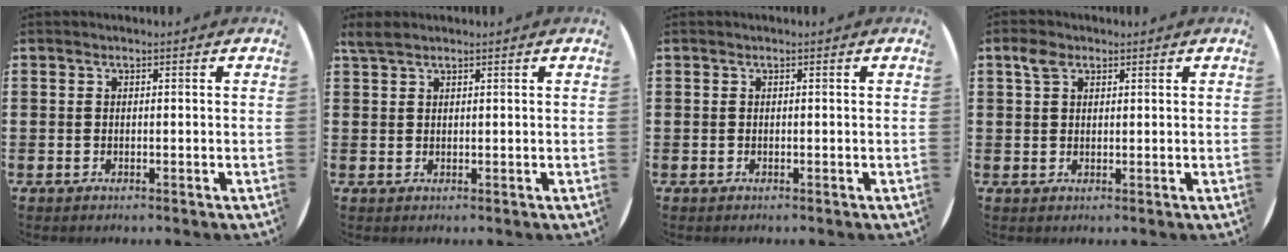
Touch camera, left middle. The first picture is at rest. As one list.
[{"total": 1.8, "force": [1.6, 0.4, 0.7], "torque": [-0.017, 0.003, 0.030]}, {"total": 0.0}, {"total": 2.3, "force": [1.6, 1.4, 1.0], "torque": [-0.016, 0.002, 0.028]}]